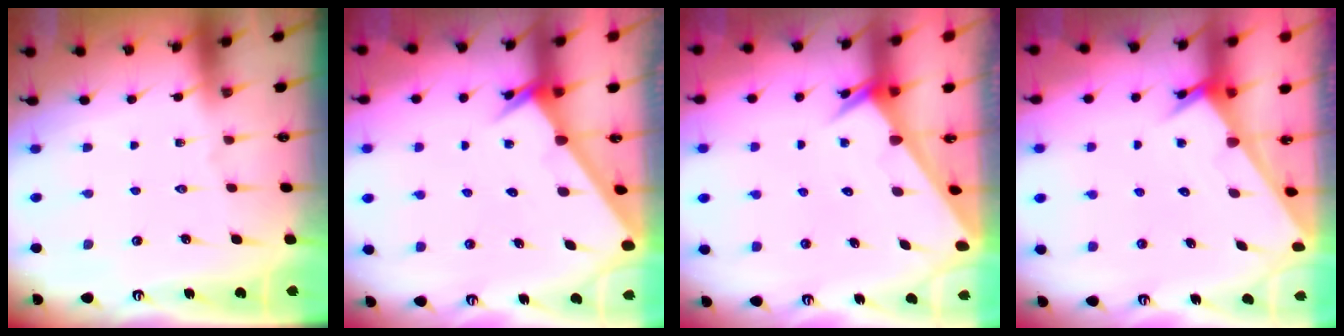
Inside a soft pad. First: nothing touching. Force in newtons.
{"total": 2.3, "press": 2.3, "slide": 0.2}
{"total": 2.5, "press": 2.5, "slide": 0.1}
{"total": 2.4, "press": 2.4, "slide": 0.1}